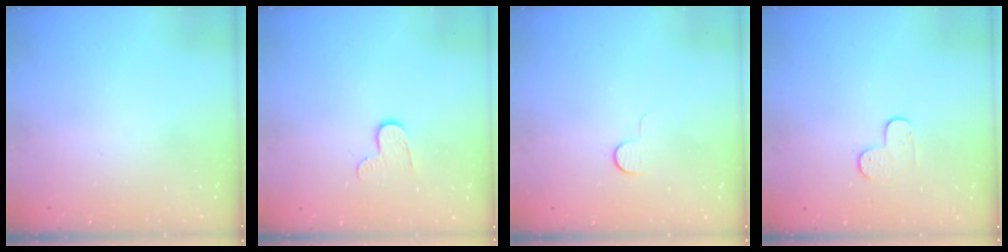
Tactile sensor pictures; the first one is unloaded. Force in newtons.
{"total": 6.9, "press": 6.9, "slide": 0.7}
{"total": 5.0, "press": 5.0, "slide": 0.5}
{"total": 5.8, "press": 5.7, "slide": 0.6}